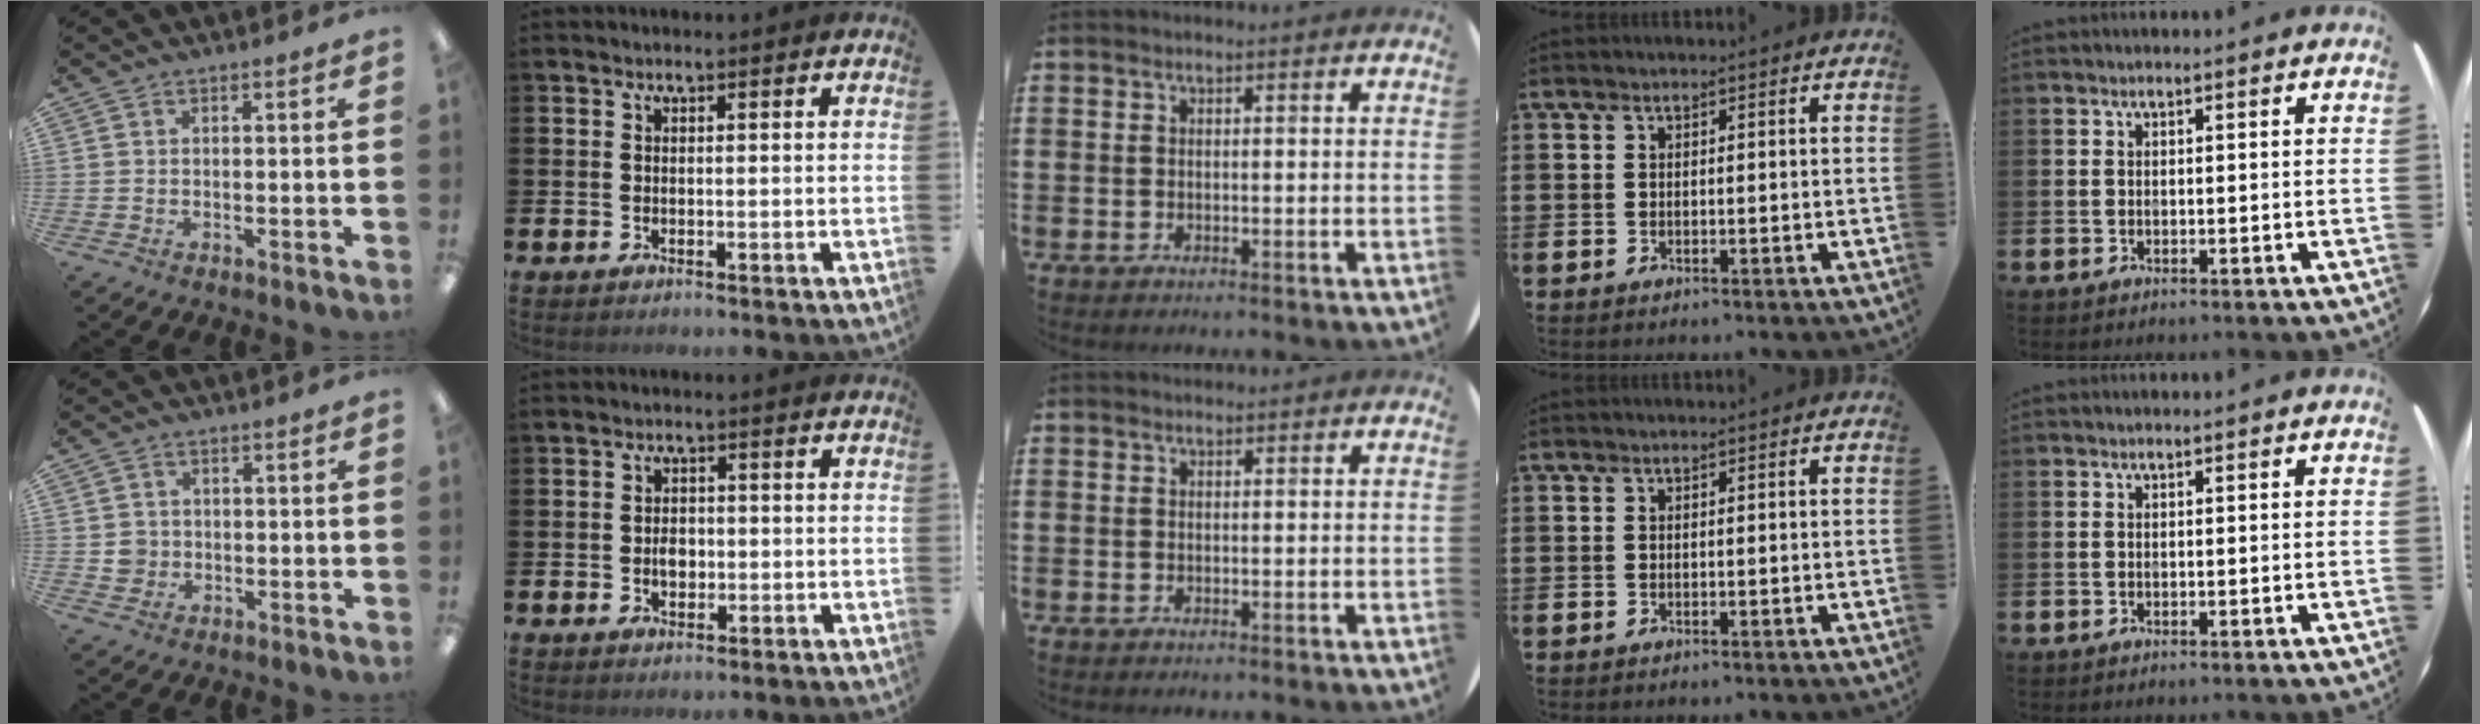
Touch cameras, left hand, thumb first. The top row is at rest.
{"thumb": {"total": 3.0, "force": [0.0, 3.0, 0.4], "torque": [-0.003, 0.002, -0.003]}, "index": {"total": 2.5, "force": [-0.3, 1.9, 1.7], "torque": [-0.013, -0.002, -0.011]}}